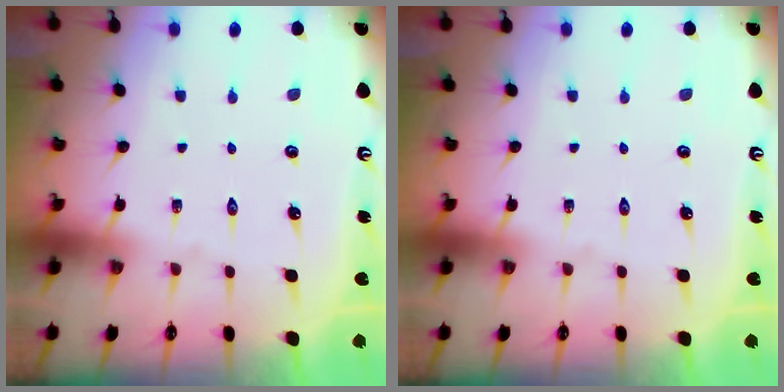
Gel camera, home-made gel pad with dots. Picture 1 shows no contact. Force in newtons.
{"total": 0.0}